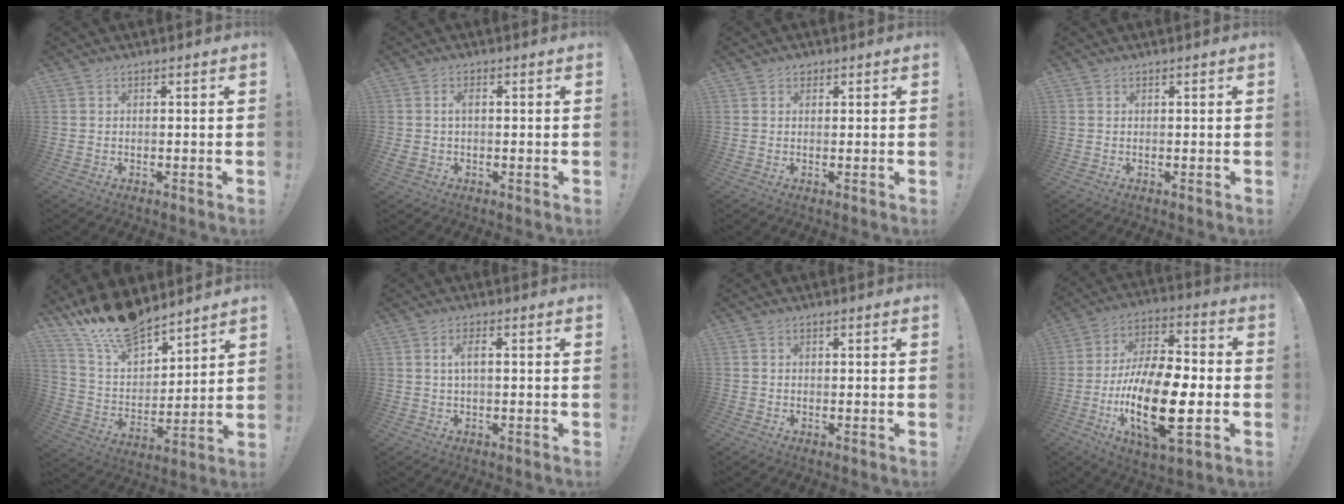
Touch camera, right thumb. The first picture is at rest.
{"total": 2.3, "force": [0.1, 1.1, 2.0], "torque": [-0.042, 0.003, 0.002]}
{"total": 1.6, "force": [0.9, 1.2, 0.4], "torque": [0.004, -0.003, 0.015]}
{"total": 0.0}
{"total": 16.5, "force": [14.3, 5.7, 6.0], "torque": [-0.136, -0.101, 0.263]}
{"total": 3.2, "force": [0.5, 0.5, 3.1], "torque": [-0.060, 0.004, 0.006]}
{"total": 0.8, "force": [-0.4, 0.6, 0.1], "torque": [-0.004, 0.004, -0.007]}
{"total": 23.2, "force": [-6.7, 9.1, 20.3], "torque": [-0.386, 0.020, -0.110]}